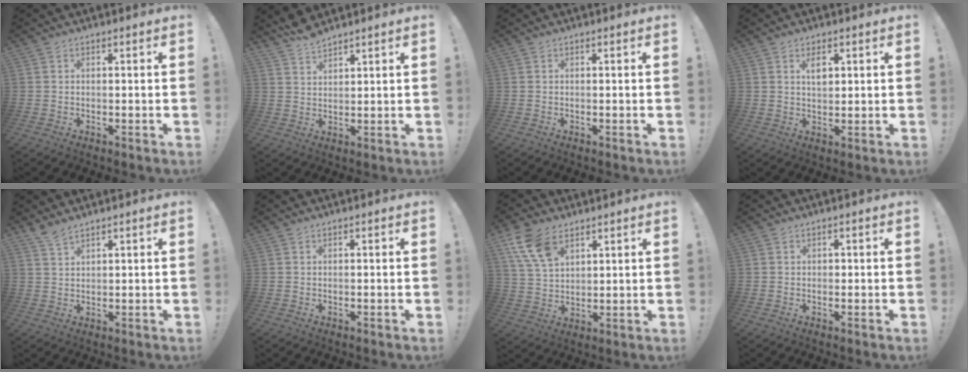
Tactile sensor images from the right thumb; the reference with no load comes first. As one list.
[{"total": 4.8, "force": [4.5, 1.0, 1.3], "torque": [-0.029, -0.028, 0.084]}, {"total": 0.0}, {"total": 4.2, "force": [1.7, 2.4, 3.0], "torque": [-0.042, -0.003, 0.025]}, {"total": 3.4, "force": [3.0, 0.7, 1.5], "torque": [-0.028, -0.019, 0.055]}, {"total": 0.0}, {"total": 11.3, "force": [6.4, 6.5, 6.6], "torque": [-0.122, -0.023, 0.124]}, {"total": 0.6, "force": [-0.1, 0.6, 0.0], "torque": [0.006, -0.001, -0.004]}]